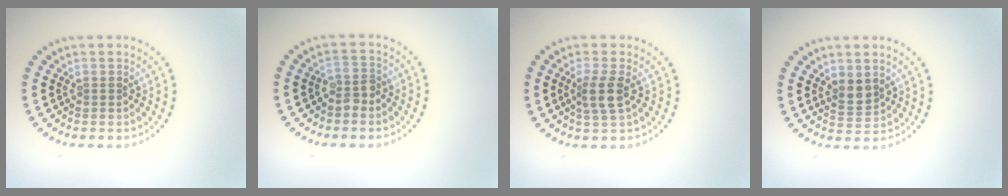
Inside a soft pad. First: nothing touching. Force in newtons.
{"total": 1.7, "press": 1.6, "slide": 0.6}
{"total": 2.3, "press": 2.0, "slide": 1.2}
{"total": 1.9, "press": 1.7, "slide": 0.9}